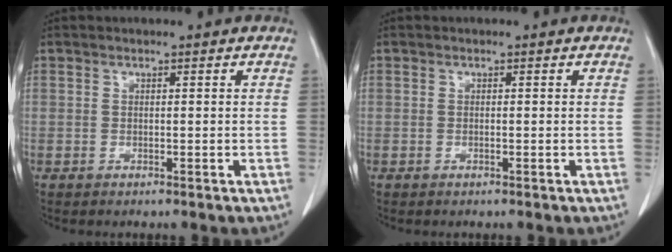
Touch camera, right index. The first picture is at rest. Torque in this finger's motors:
{"motor_torque": [-0.05, 0.03, -0.02, 0.01]}